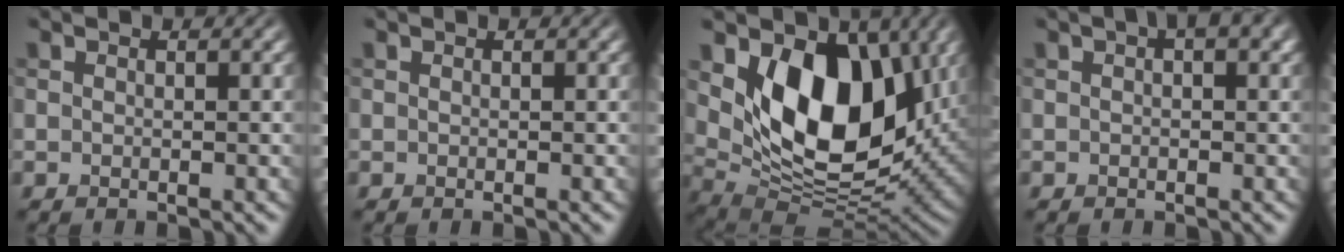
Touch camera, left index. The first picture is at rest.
{"total": 0.0}
{"total": 11.3, "force": [3.1, 7.2, 8.1], "torque": [-0.132, -0.029, 0.055]}
{"total": 2.5, "force": [1.2, 0.8, 2.0], "torque": [-0.020, 0.009, 0.015]}